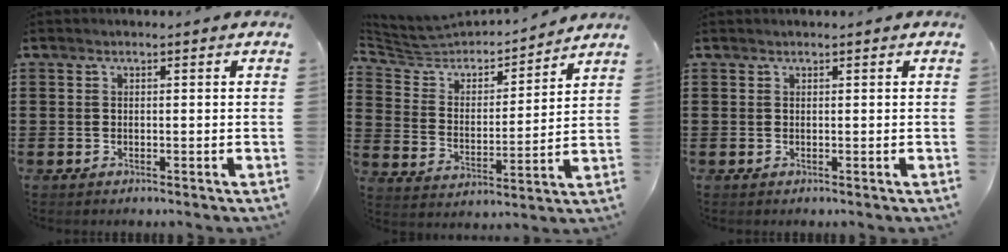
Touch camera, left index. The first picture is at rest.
{"total": 4.9, "force": [4.5, 1.7, 0.7], "torque": [-0.046, -0.036, 0.070]}
{"total": 0.0}